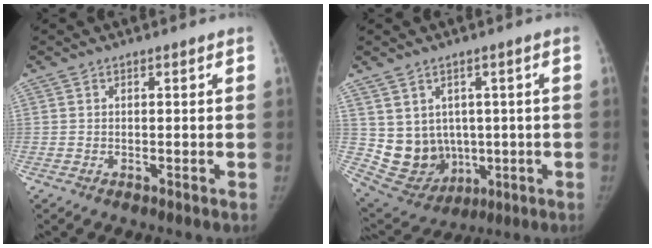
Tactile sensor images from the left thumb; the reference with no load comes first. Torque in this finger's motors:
{"motor_torque": [0.62, 0.63, 0.40, -0.57, 0.03]}